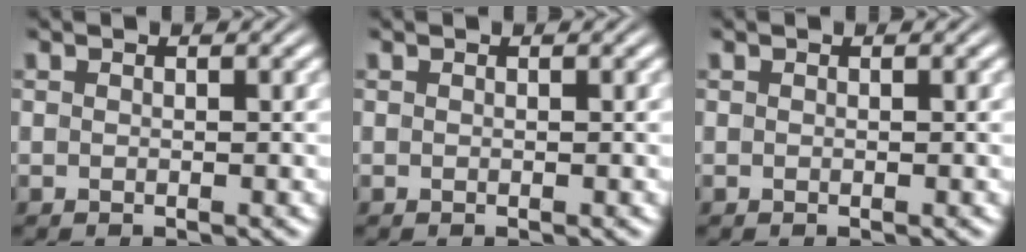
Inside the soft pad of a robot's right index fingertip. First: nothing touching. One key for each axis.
{"total": 0.0}
{"total": 0.0}